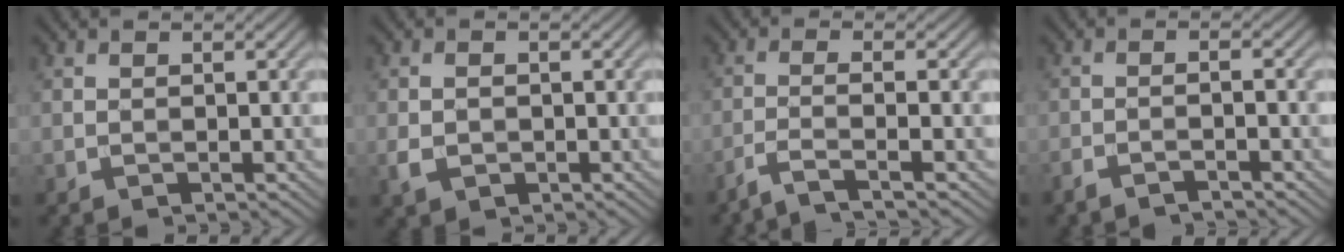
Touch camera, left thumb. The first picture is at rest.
{"total": 2.3, "force": [-0.6, 1.7, 1.5], "torque": [-0.033, -0.005, -0.011]}
{"total": 3.6, "force": [-2.3, 0.4, 2.8], "torque": [-0.040, 0.007, -0.068]}
{"total": 2.6, "force": [-2.1, 0.2, 1.6], "torque": [-0.025, 0.000, -0.049]}